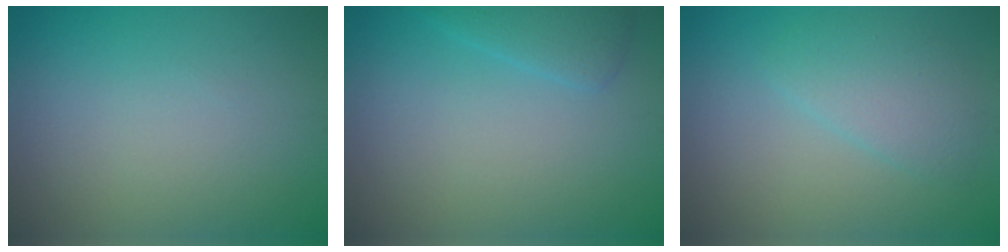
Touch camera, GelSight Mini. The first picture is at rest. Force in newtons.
{"total": 2.2, "press": 2.1, "slide": 0.2}
{"total": 2.8, "press": 2.7, "slide": 0.2}